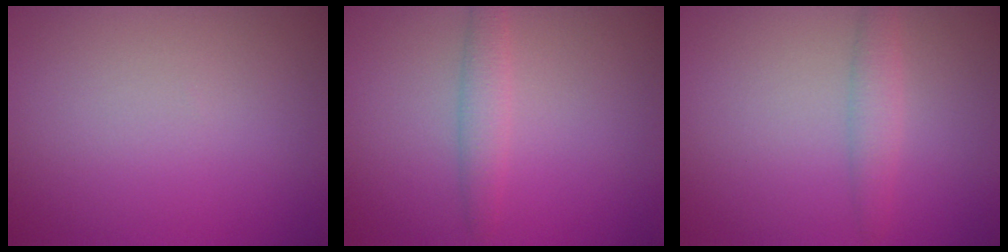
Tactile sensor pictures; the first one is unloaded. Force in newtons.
{"total": 1.9, "press": 1.9, "slide": 0.2}
{"total": 1.7, "press": 1.7, "slide": 0.1}